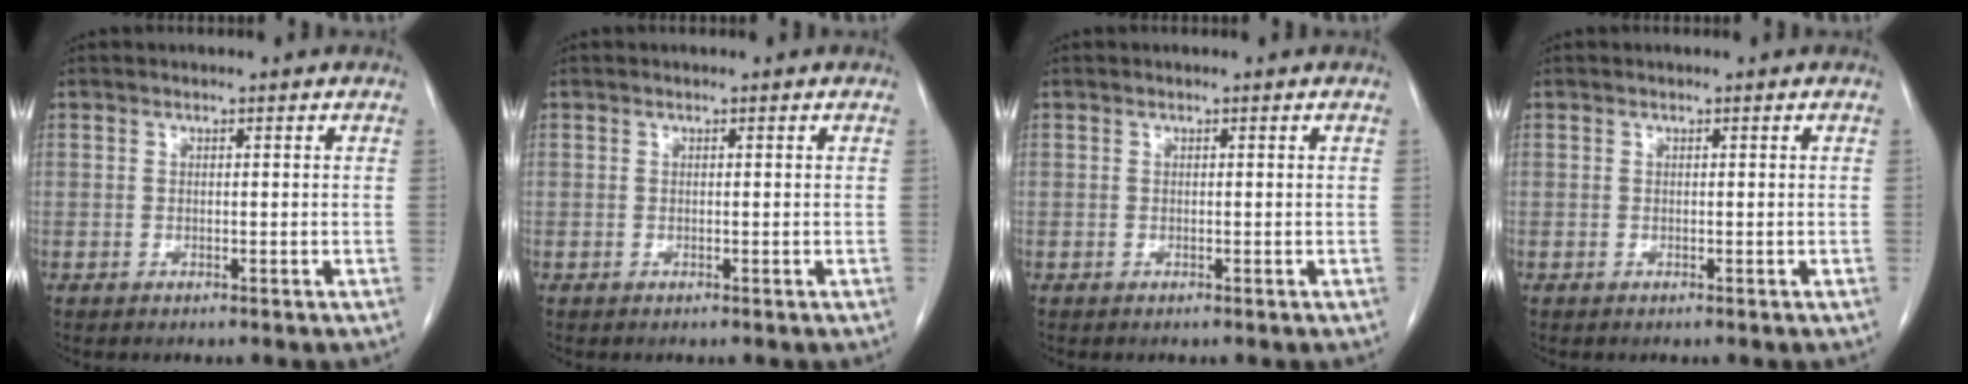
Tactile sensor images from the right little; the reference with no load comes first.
{"total": 0.0}
{"total": 0.0}
{"total": 0.0}